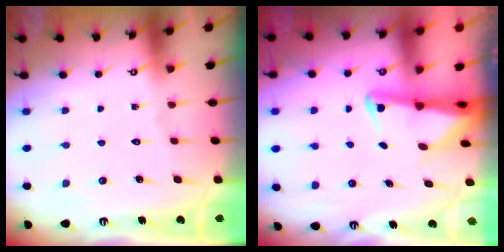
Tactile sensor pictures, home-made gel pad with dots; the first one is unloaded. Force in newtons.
{"total": 2.5, "press": 2.5, "slide": 0.4}